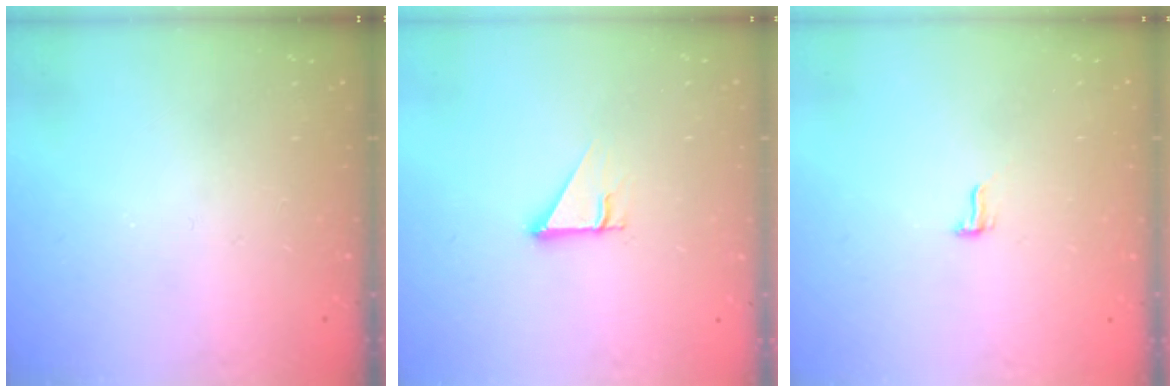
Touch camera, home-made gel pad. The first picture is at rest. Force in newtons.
{"total": 2.5, "press": 2.5, "slide": 0.2}
{"total": 5.1, "press": 4.7, "slide": 2.0}